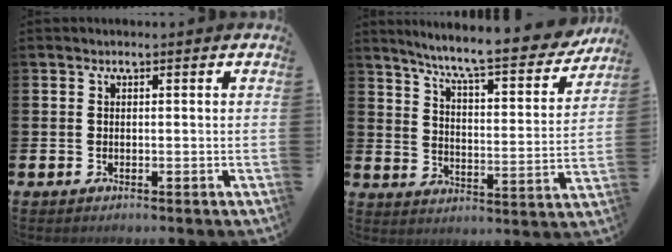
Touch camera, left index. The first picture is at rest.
{"total": 8.7, "force": [7.8, 0.5, 3.8], "torque": [-0.094, -0.063, 0.126]}